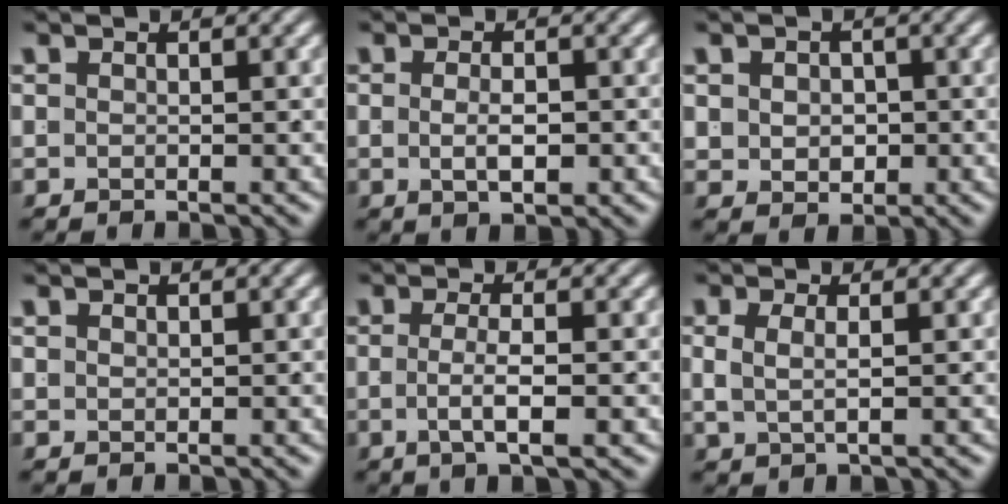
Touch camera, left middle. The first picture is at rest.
{"total": 2.1, "force": [-0.7, 0.3, 1.9], "torque": [-0.028, -0.010, -0.004]}
{"total": 2.4, "force": [0.1, 1.9, 1.5], "torque": [-0.029, -0.016, 0.014]}
{"total": 0.6, "force": [0.4, -0.5, -0.1], "torque": [0.010, -0.002, 0.013]}
{"total": 2.7, "force": [-0.9, -0.3, 2.6], "torque": [-0.042, -0.009, -0.010]}
{"total": 2.0, "force": [0.5, 0.5, 1.9], "torque": [-0.038, -0.007, 0.016]}